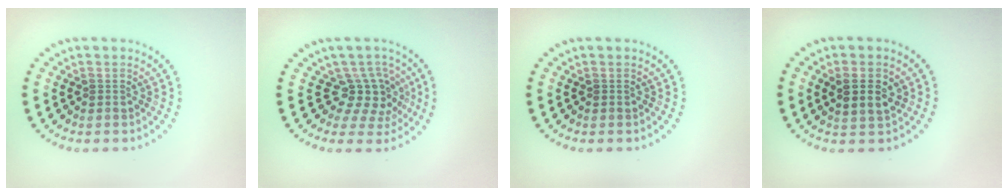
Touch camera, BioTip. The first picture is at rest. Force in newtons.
{"total": 3.7, "press": 2.8, "slide": 2.4}
{"total": 0.0}
{"total": 2.8, "press": 2.7, "slide": 0.7}